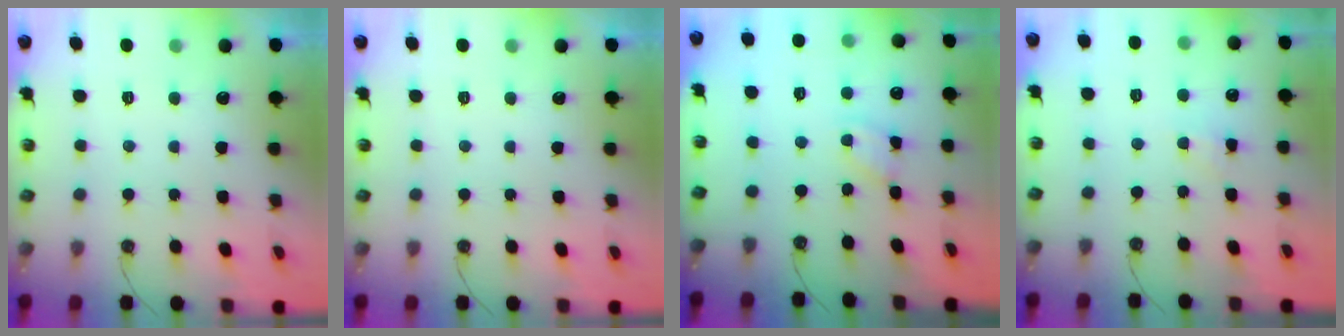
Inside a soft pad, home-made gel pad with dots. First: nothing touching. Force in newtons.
{"total": 0.0}
{"total": 1.9, "press": 1.8, "slide": 0.3}
{"total": 1.9, "press": 1.9, "slide": 0.1}